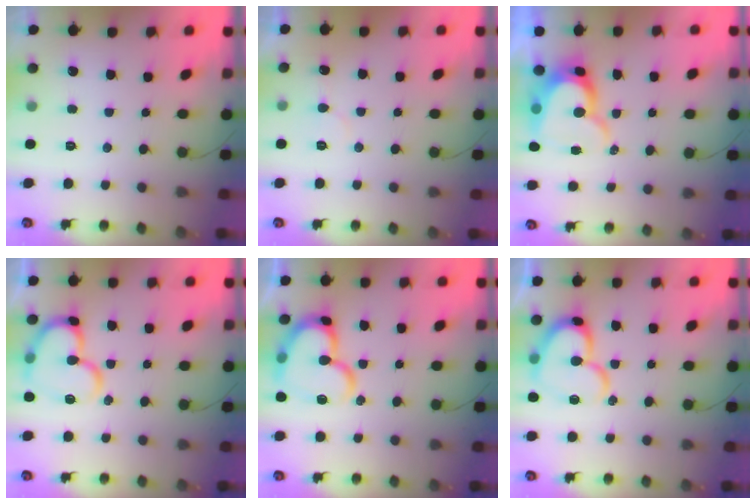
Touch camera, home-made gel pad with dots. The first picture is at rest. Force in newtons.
{"total": 5.0, "press": 5.0, "slide": 0.3}
{"total": 13.5, "press": 13.4, "slide": 1.4}
{"total": 15.8, "press": 15.6, "slide": 1.9}
{"total": 18.1, "press": 18.0, "slide": 1.8}
{"total": 16.3, "press": 16.3, "slide": 1.3}